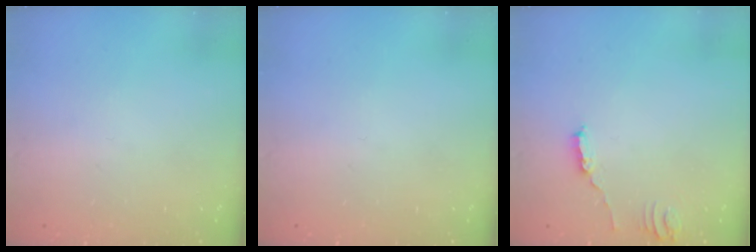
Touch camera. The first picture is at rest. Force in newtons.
{"total": 0.0}
{"total": 2.5, "press": 2.5, "slide": 0.2}